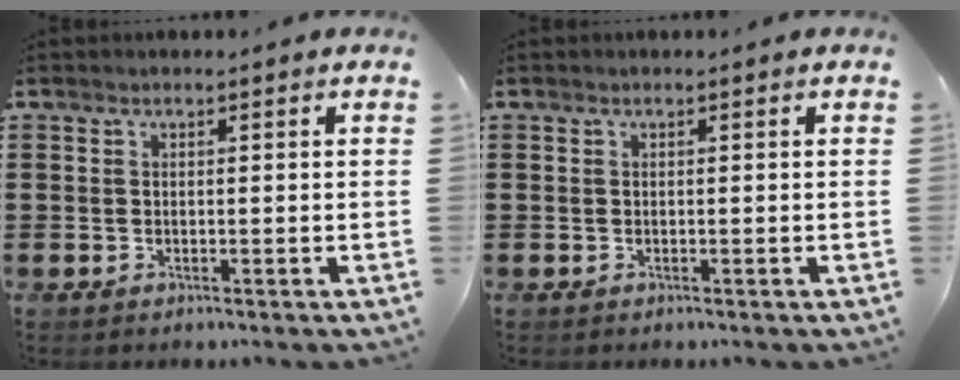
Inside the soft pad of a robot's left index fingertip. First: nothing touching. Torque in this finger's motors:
{"motor_torque": [-0.08, -0.05, -0.06, -0.01]}